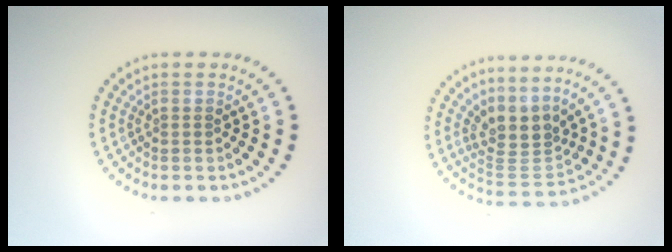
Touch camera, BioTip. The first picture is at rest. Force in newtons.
{"total": 3.5, "press": 2.6, "slide": 2.3}